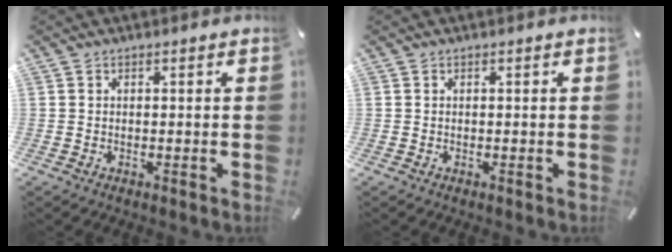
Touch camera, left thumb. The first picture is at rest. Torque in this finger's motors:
{"motor_torque": [-0.15, -0.15, 0.01, -0.01, 0.00]}